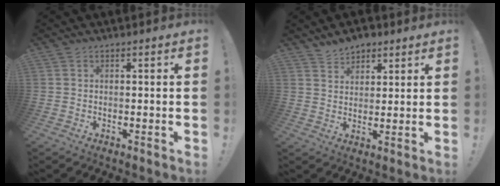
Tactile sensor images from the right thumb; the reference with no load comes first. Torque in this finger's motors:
{"motor_torque": [-0.03, 0.04, 0.00, -0.01, 0.00]}